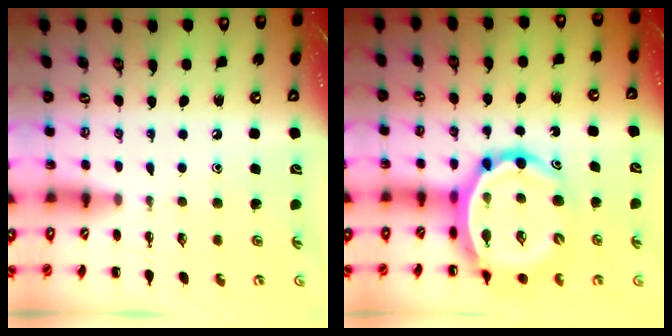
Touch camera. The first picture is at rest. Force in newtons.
{"total": 14.2, "press": 13.6, "slide": 4.2}